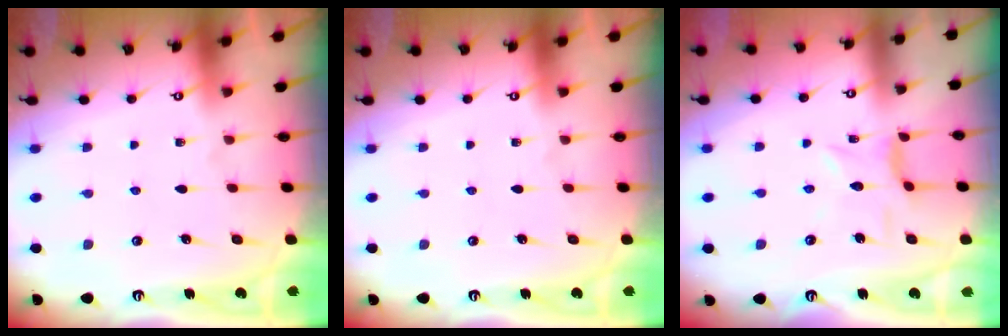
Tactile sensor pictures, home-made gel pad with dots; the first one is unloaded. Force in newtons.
{"total": 0.0}
{"total": 2.4, "press": 2.4, "slide": 0.1}